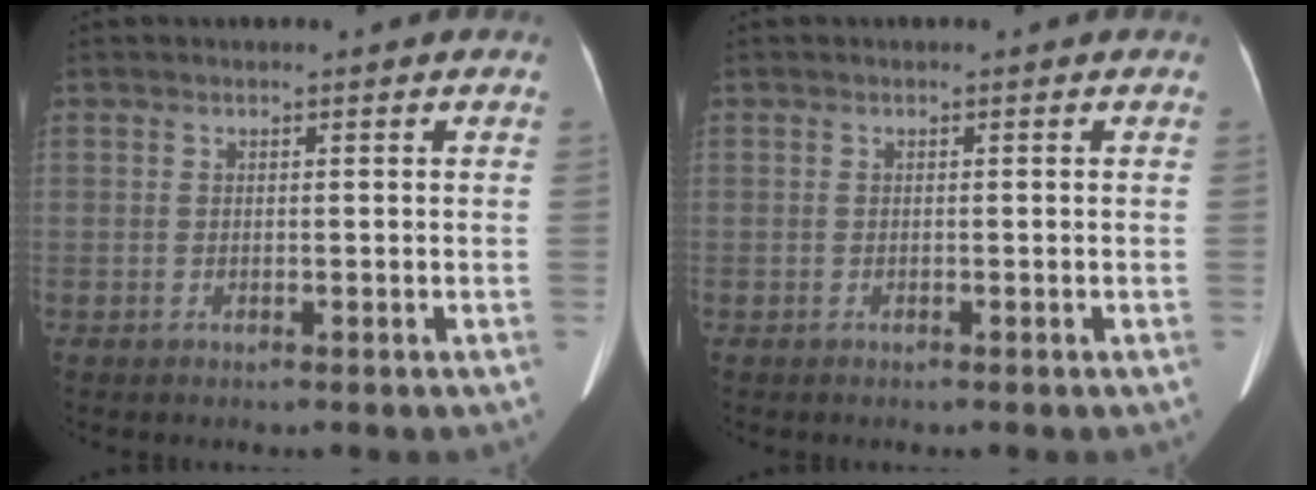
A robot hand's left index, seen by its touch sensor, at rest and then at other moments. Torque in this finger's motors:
{"motor_torque": [-0.02, -0.04, 0.00, 0.00]}